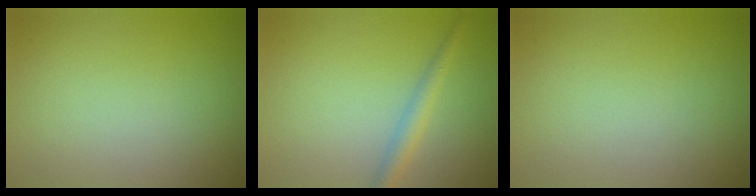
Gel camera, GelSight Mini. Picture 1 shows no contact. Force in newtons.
{"total": 2.0, "press": 2.0, "slide": 0.1}
{"total": 0.0}